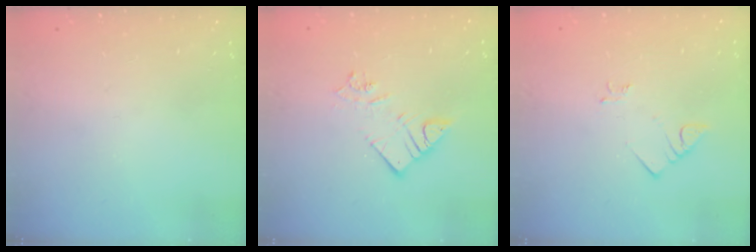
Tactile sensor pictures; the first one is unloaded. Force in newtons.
{"total": 7.4, "press": 7.4, "slide": 0.4}
{"total": 2.3, "press": 2.3, "slide": 0.3}